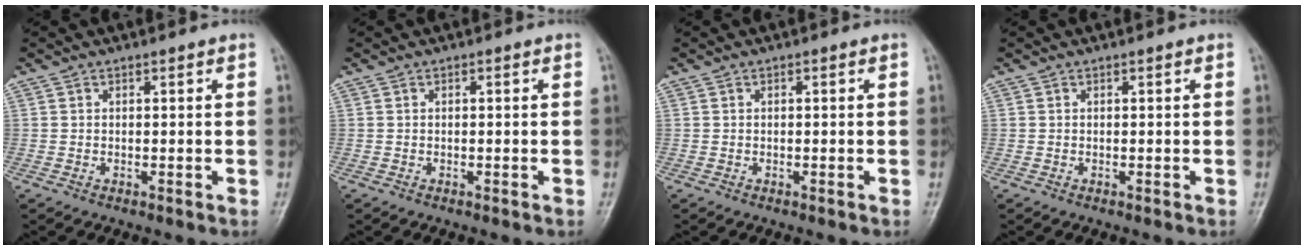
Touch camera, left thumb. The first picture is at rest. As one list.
[{"total": 0.0}, {"total": 0.0}, {"total": 0.0}]